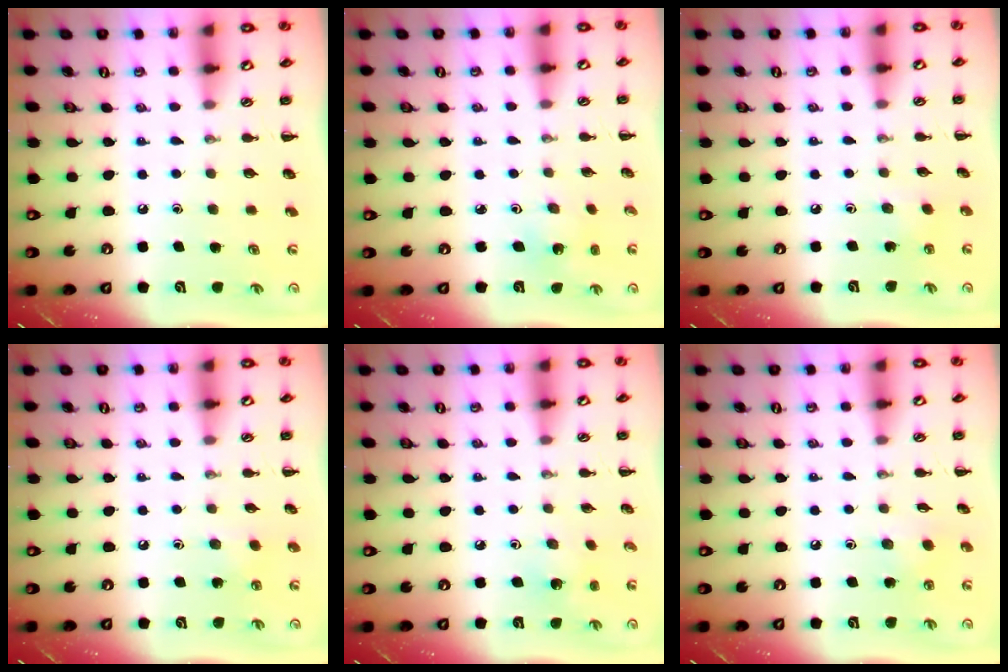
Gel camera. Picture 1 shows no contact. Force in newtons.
{"total": 3.0, "press": 2.8, "slide": 1.0}
{"total": 2.2, "press": 2.1, "slide": 0.7}
{"total": 5.0, "press": 4.7, "slide": 1.6}
{"total": 1.6, "press": 1.5, "slide": 0.5}
{"total": 2.9, "press": 2.8, "slide": 1.0}